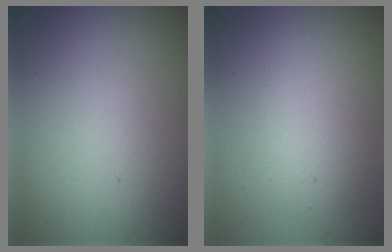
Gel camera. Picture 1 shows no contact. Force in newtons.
{"total": 3.4, "press": 3.4, "slide": 0.3}